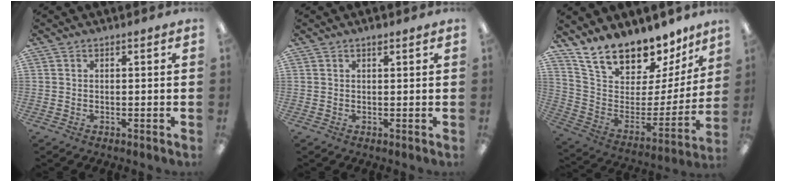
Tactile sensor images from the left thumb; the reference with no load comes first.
{"total": 1.1, "force": [0.9, 0.2, 0.6], "torque": [-0.005, -0.003, 0.014]}
{"total": 17.5, "force": [15.4, 6.5, 5.2], "torque": [-0.096, -0.127, 0.276]}